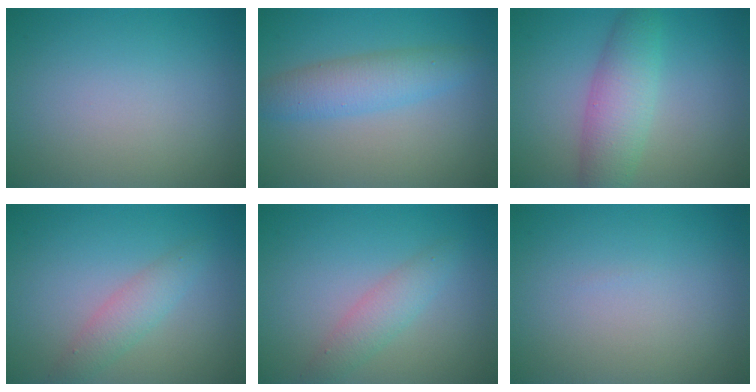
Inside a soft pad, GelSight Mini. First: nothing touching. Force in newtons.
{"total": 3.7, "press": 3.7, "slide": 0.0}
{"total": 4.5, "press": 4.5, "slide": 0.1}
{"total": 2.3, "press": 2.3, "slide": 0.1}
{"total": 2.3, "press": 2.3, "slide": 0.1}
{"total": 0.0}